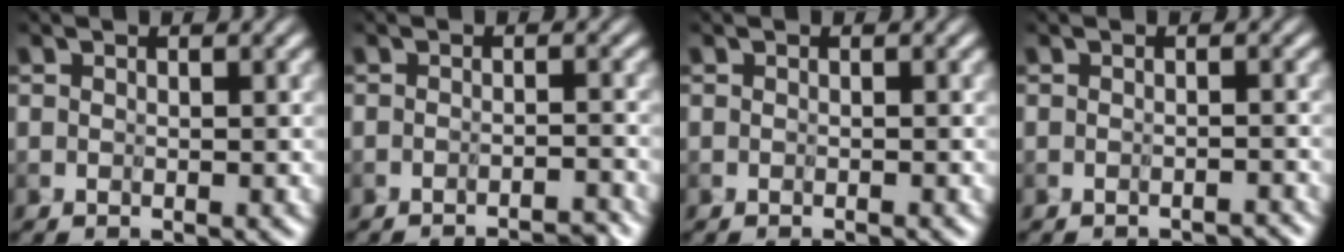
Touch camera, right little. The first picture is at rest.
{"total": 4.1, "force": [-3.5, -1.6, -1.4], "torque": [0.037, 0.003, -0.054]}
{"total": 0.5, "force": [-0.4, -0.3, -0.2], "torque": [0.007, 0.000, -0.007]}
{"total": 2.3, "force": [-1.8, -0.7, -1.3], "torque": [0.038, 0.006, -0.030]}